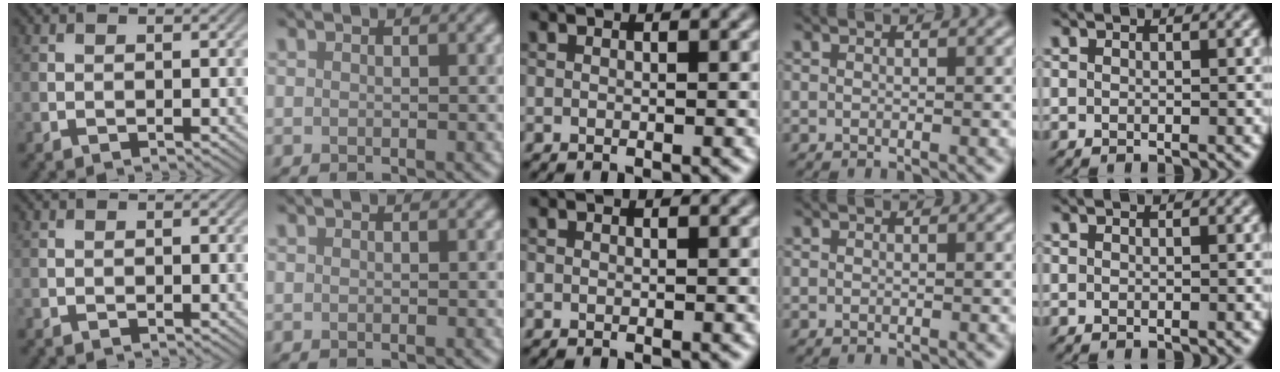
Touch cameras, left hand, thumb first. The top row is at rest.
{}